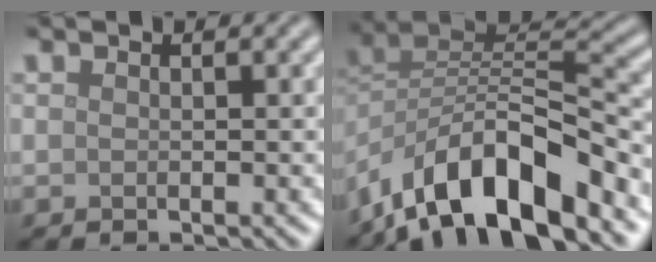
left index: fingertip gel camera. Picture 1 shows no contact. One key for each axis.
{"total": 11.4, "fx": -6.9, "fy": 4.5, "fz": 7.8, "tx": -0.119, "ty": 0.007, "tz": -0.135}